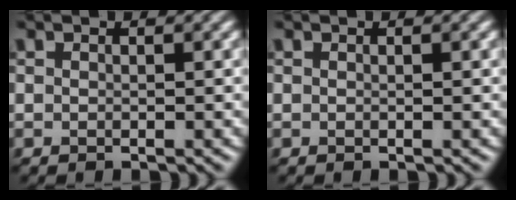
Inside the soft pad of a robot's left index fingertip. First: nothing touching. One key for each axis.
{"total": 0.0}